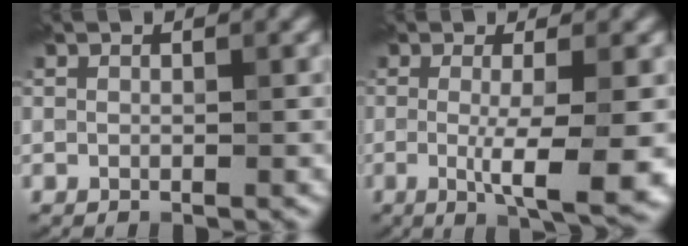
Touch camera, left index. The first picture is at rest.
{"total": 6.8, "force": [-1.1, 1.3, 6.6], "torque": [-0.100, -0.015, -0.014]}